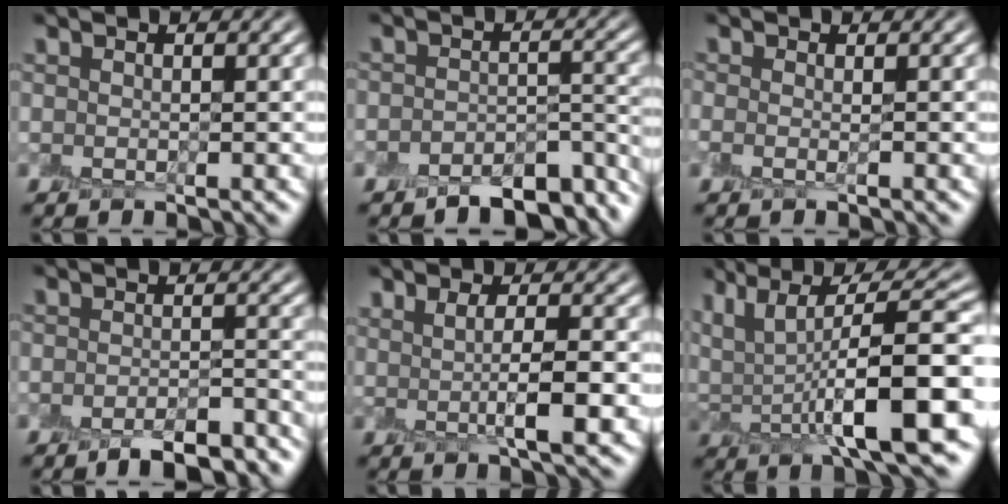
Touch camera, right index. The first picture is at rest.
{"total": 5.9, "force": [-4.9, 2.1, 2.5], "torque": [-0.031, -0.004, -0.073]}
{"total": 0.6, "force": [-0.5, 0.0, 0.4], "torque": [-0.010, -0.007, -0.011]}
{"total": 4.6, "force": [-3.8, 1.2, 2.3], "torque": [-0.032, -0.004, -0.056]}
{"total": 3.9, "force": [-0.2, 1.1, 3.7], "torque": [-0.057, 0.000, 0.000]}
{"total": 12.0, "force": [0.5, 3.6, 11.4], "torque": [-0.177, 0.013, 0.007]}